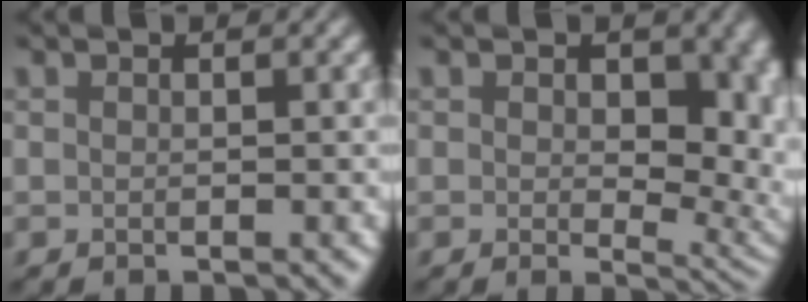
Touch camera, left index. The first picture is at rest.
{"total": 8.8, "force": [0.9, 5.5, 6.8], "torque": [-0.073, -0.015, 0.023]}